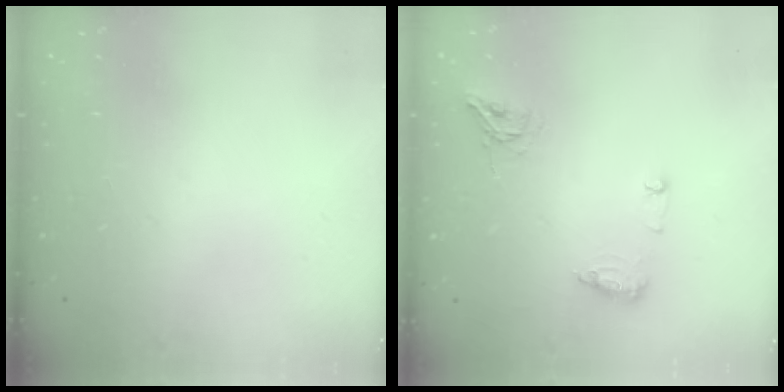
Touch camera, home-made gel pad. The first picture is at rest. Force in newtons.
{"total": 8.8, "press": 8.8, "slide": 0.5}